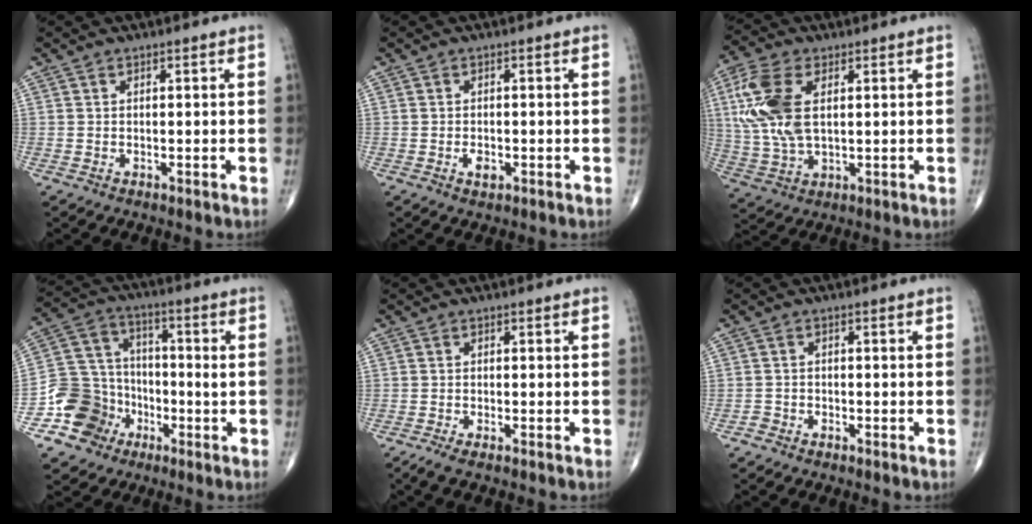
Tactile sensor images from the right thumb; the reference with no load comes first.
{"total": 2.1, "force": [-0.8, 1.2, 1.5], "torque": [-0.026, 0.001, -0.011]}
{"total": 13.3, "force": [2.8, 7.2, 10.8], "torque": [-0.252, 0.001, 0.059]}
{"total": 12.0, "force": [-4.8, 10.5, 3.3], "torque": [-0.025, 0.059, -0.086]}
{"total": 1.6, "force": [-1.1, 0.1, 1.2], "torque": [-0.036, -0.003, -0.030]}
{"total": 1.4, "force": [-1.1, 0.9, 0.1], "torque": [-0.002, 0.005, -0.025]}